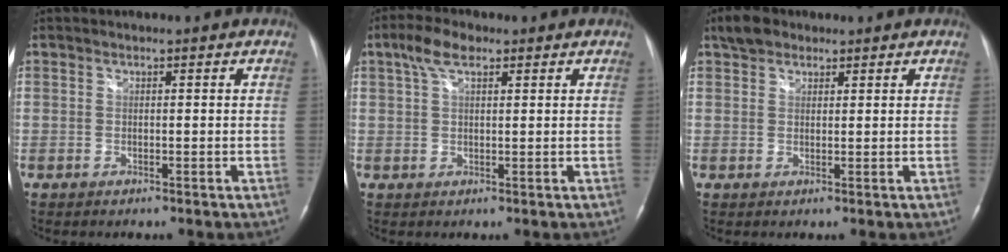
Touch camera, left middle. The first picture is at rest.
{"total": 4.6, "force": [2.6, 1.8, 3.3], "torque": [-0.073, 0.019, 0.050]}
{"total": 3.7, "force": [2.6, 2.3, 1.4], "torque": [-0.029, 0.019, 0.047]}